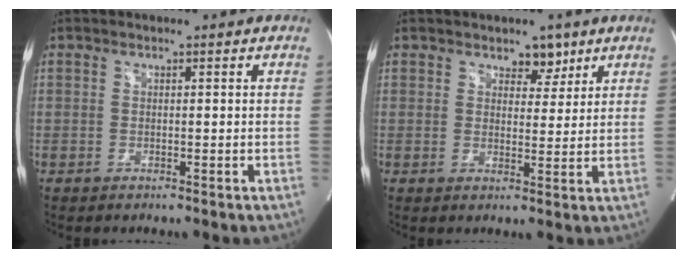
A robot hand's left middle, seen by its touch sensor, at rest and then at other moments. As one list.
[{"total": 3.6, "force": [2.4, 2.2, 1.4], "torque": [-0.011, -0.001, 0.037]}]